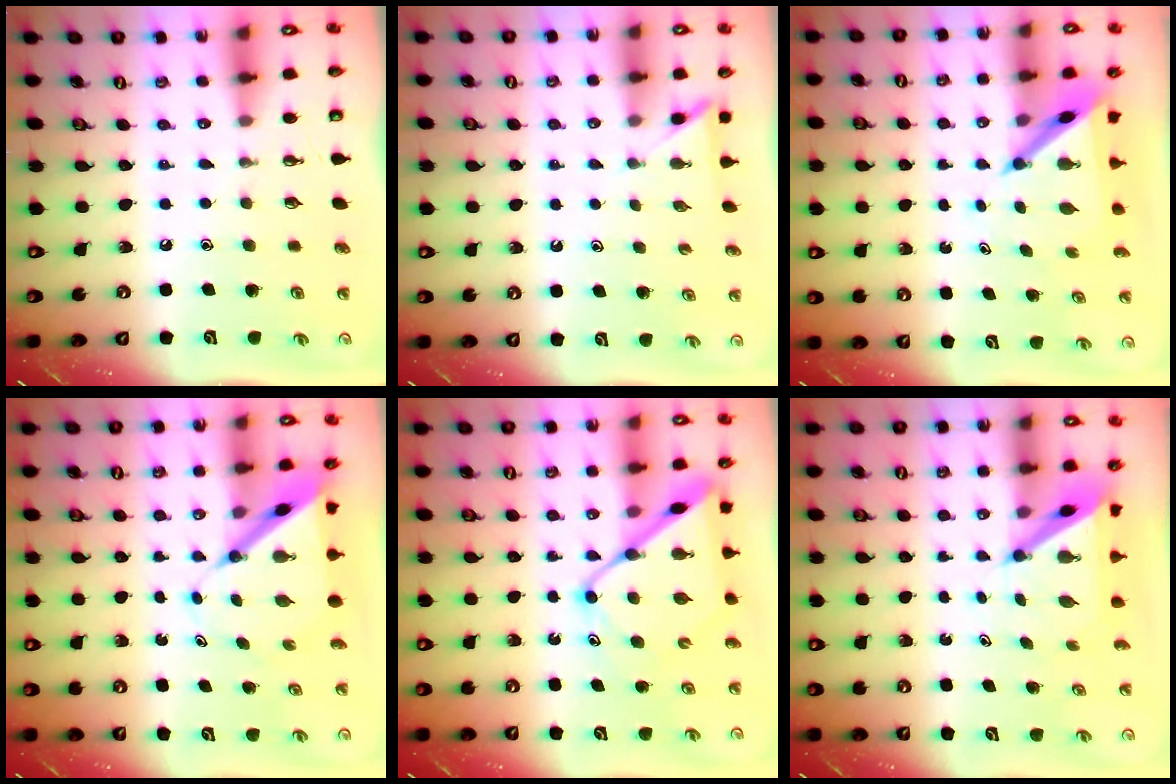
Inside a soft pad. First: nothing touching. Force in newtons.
{"total": 2.5, "press": 2.5, "slide": 0.3}
{"total": 5.8, "press": 5.8, "slide": 0.5}
{"total": 7.5, "press": 7.4, "slide": 0.6}
{"total": 13.8, "press": 13.7, "slide": 1.4}
{"total": 6.1, "press": 6.1, "slide": 0.4}